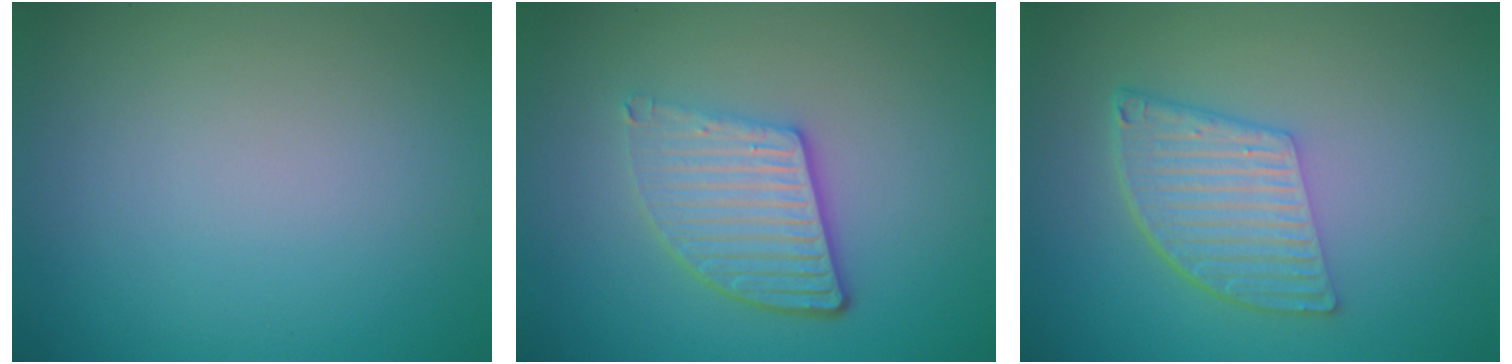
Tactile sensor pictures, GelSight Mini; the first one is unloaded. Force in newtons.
{"total": 4.5, "press": 3.5, "slide": 2.9}
{"total": 5.5, "press": 3.8, "slide": 4.0}